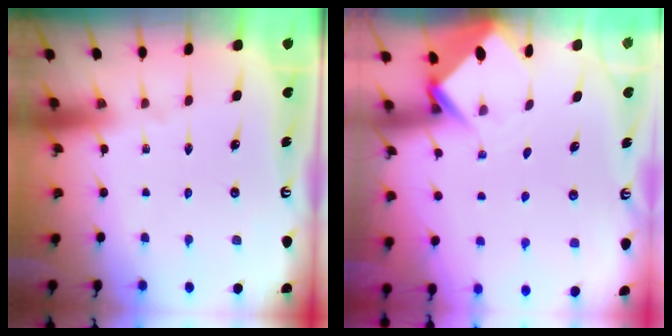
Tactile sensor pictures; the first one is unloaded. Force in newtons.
{"total": 3.8, "press": 3.8, "slide": 0.2}